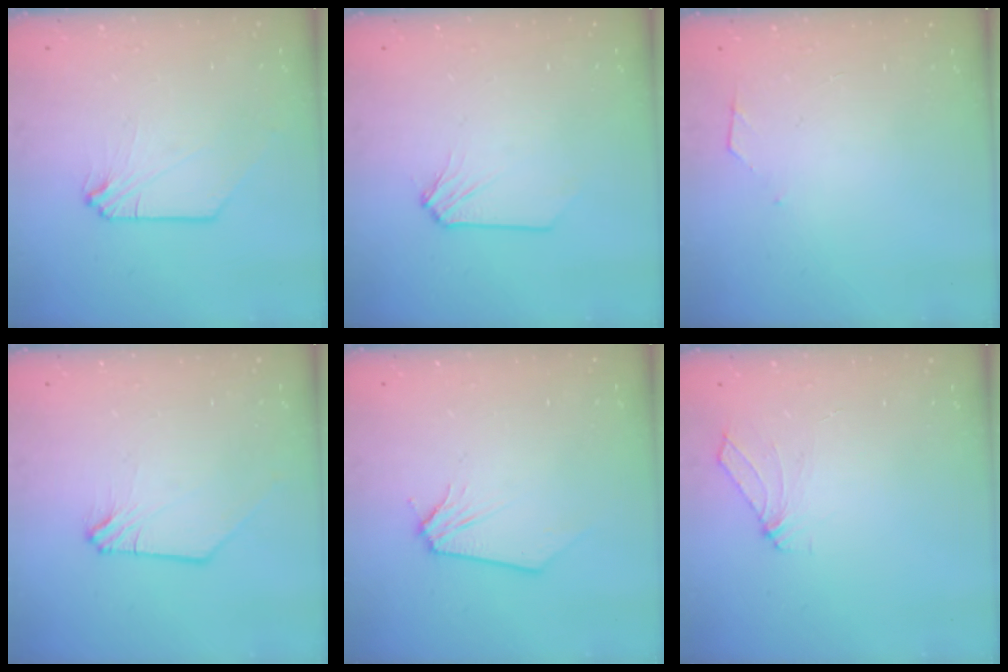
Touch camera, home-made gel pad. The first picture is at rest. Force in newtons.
{"total": 0.7, "press": 0.7, "slide": 0.1}
{"total": 2.7, "press": 2.6, "slide": 0.4}
{"total": 0.0}
{"total": 0.0}
{"total": 5.5, "press": 5.4, "slide": 1.0}